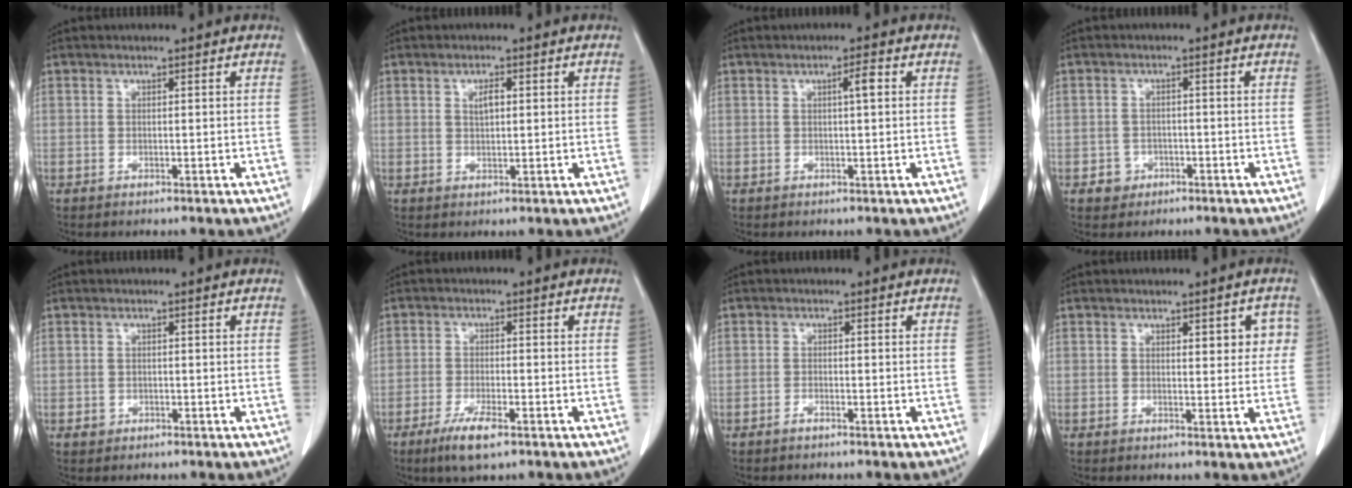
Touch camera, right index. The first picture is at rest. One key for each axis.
{"total": 2.1, "fx": 0.7, "fy": 0.7, "fz": 1.9, "tx": -0.035, "ty": 0.001, "tz": 0.014}
{"total": 2.1, "fx": 0.5, "fy": 0.1, "fz": 2.0, "tx": -0.033, "ty": 0.003, "tz": 0.008}
{"total": 2.5, "fx": -1.1, "fy": 2.3, "fz": 0.3, "tx": 0.000, "ty": 0.013, "tz": -0.012}
{"total": 0.9, "fx": -0.3, "fy": 0.8, "fz": 0.1, "tx": -0.002, "ty": 0.004, "tz": -0.002}
{"total": 5.2, "fx": -3.2, "fy": 1.0, "fz": 4.0, "tx": -0.084, "ty": -0.010, "tz": -0.054}
{"total": 0.7, "fx": -0.6, "fy": 0.1, "fz": 0.4, "tx": -0.009, "ty": 0.002, "tz": -0.009}
{"total": 3.8, "fx": 1.3, "fy": 1.7, "fz": 3.2, "tx": -0.029, "ty": 0.007, "tz": 0.016}